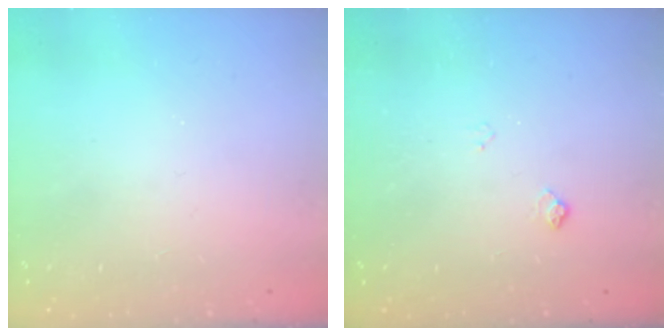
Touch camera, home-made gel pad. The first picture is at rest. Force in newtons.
{"total": 4.3, "press": 4.2, "slide": 0.8}